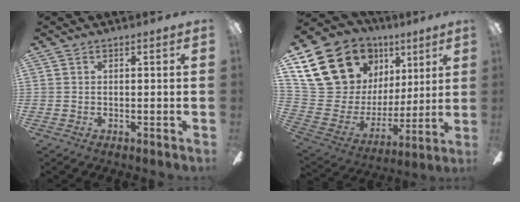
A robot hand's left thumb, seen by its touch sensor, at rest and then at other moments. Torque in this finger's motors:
{"motor_torque": [0.46, 0.54, 1.35, -1.42, 0.20]}